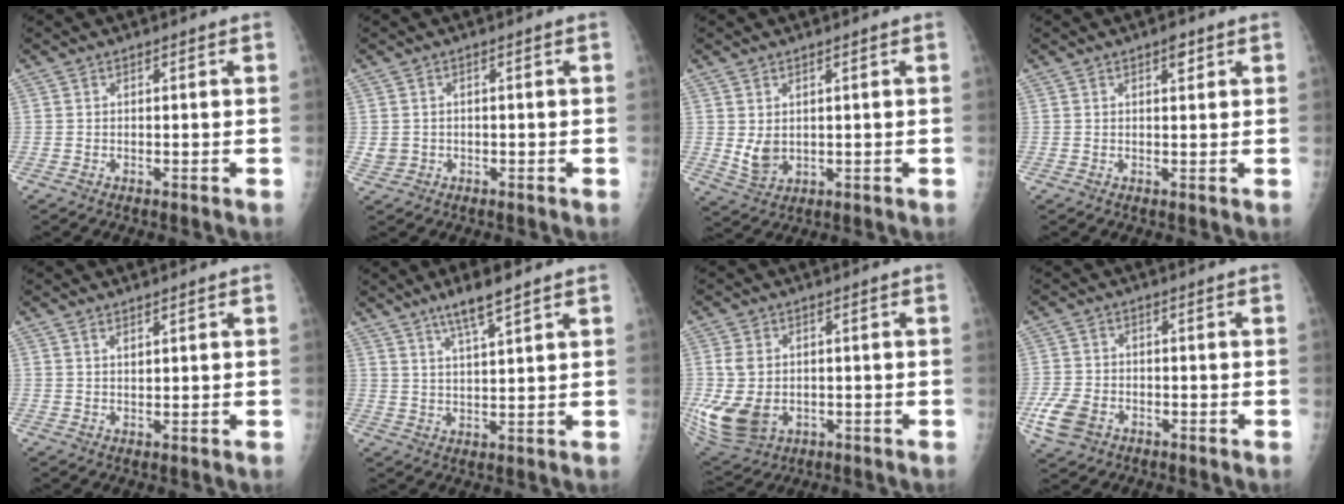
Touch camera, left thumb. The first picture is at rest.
{"total": 1.7, "force": [-0.2, 1.7, 0.4], "torque": [-0.005, 0.005, 0.002]}
{"total": 4.2, "force": [0.7, 2.9, 2.9], "torque": [-0.042, -0.013, 0.026]}
{"total": 2.0, "force": [1.2, 0.9, 1.4], "torque": [-0.013, -0.004, 0.016]}
{"total": 1.2, "force": [0.9, 0.3, 0.7], "torque": [-0.009, -0.007, 0.018]}
{"total": 6.6, "force": [4.7, 0.7, 4.6], "torque": [-0.086, -0.026, 0.088]}
{"total": 11.9, "force": [-1.5, 8.6, 8.1], "torque": [-0.173, -0.003, -0.008]}
{"total": 6.5, "force": [-2.7, 4.6, 3.7], "torque": [-0.083, 0.008, -0.047]}